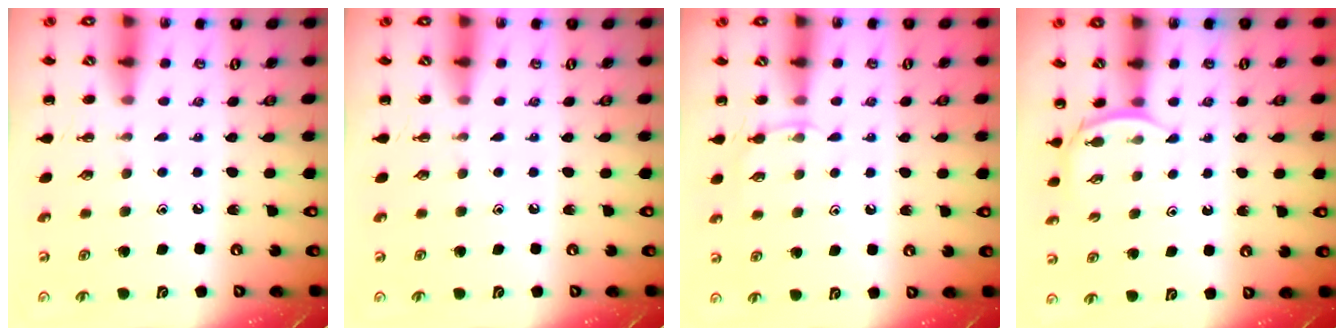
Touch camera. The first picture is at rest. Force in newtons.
{"total": 0.0}
{"total": 4.8, "press": 4.5, "slide": 1.7}
{"total": 2.6, "press": 2.5, "slide": 0.8}